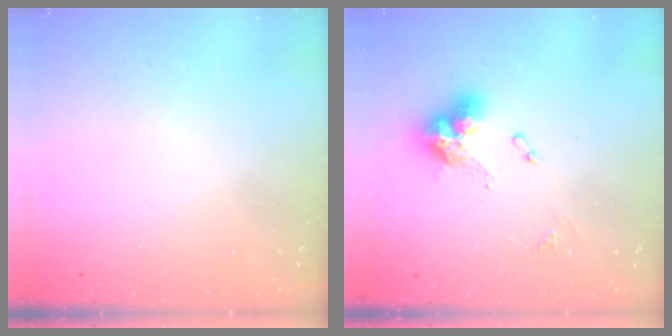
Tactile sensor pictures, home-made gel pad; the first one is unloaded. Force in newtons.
{"total": 11.5, "press": 11.4, "slide": 1.4}